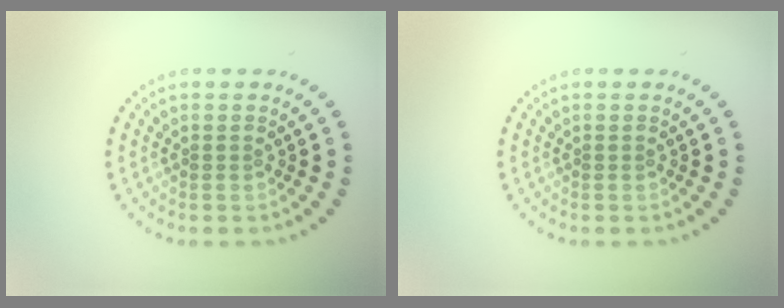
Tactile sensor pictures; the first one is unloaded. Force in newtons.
{"total": 0.0}